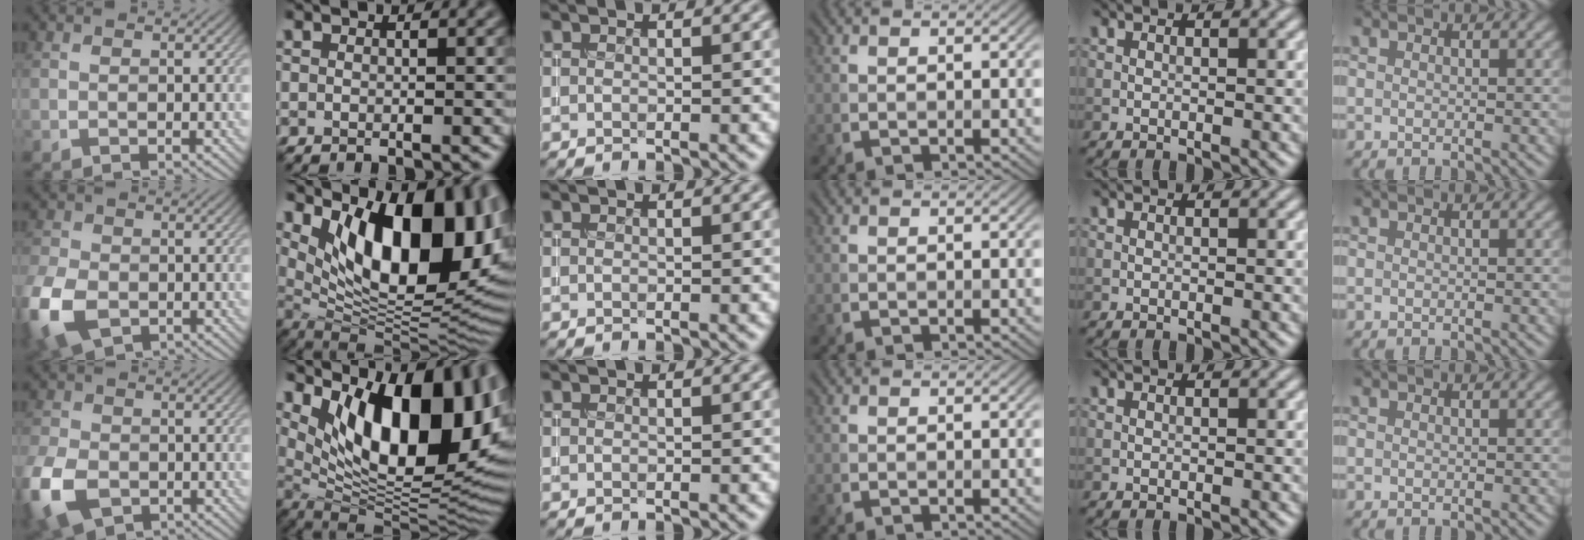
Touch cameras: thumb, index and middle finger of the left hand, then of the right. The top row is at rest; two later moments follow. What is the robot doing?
{"motion": "insert", "object": "coin"}